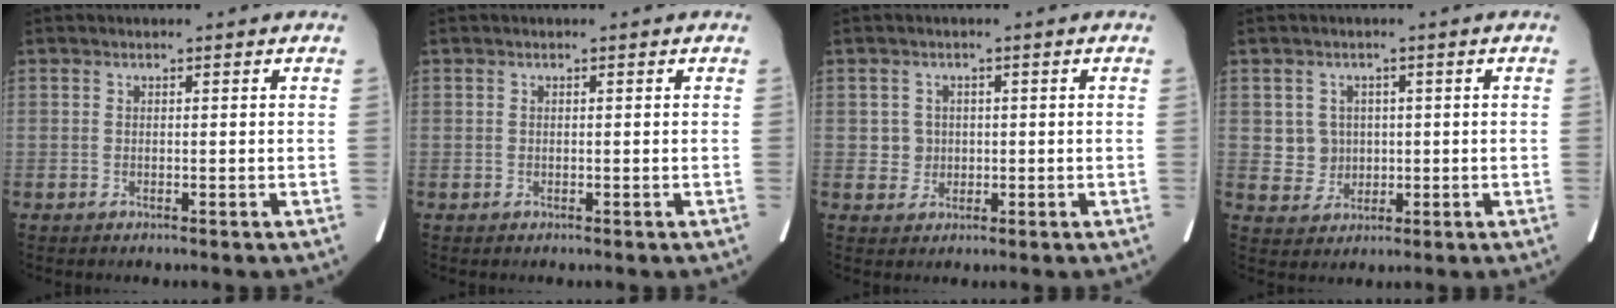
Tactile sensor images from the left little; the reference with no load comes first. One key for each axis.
{"total": 0.0}
{"total": 2.6, "fx": 0.2, "fy": 2.6, "fz": 0.1, "tx": 0.002, "ty": 0.005, "tz": 0.007}
{"total": 4.2, "fx": 0.5, "fy": 4.1, "fz": 0.4, "tx": -0.006, "ty": 0.011, "tz": 0.017}